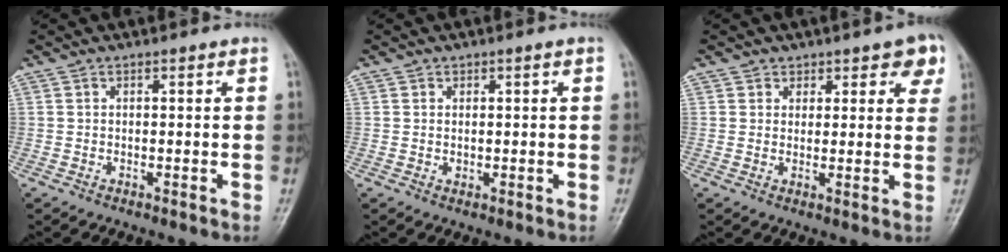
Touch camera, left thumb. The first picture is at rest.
{"total": 1.0, "force": [0.3, 0.9, 0.4], "torque": [0.000, -0.001, 0.004]}
{"total": 5.3, "force": [3.4, 3.8, 1.5], "torque": [0.035, -0.015, 0.037]}